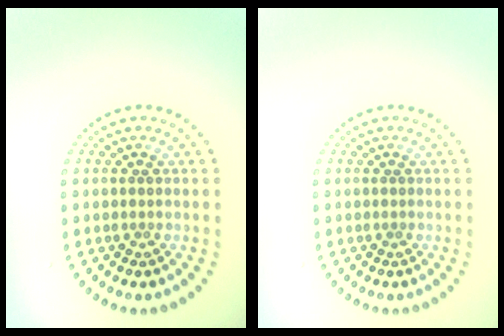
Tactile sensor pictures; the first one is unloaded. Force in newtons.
{"total": 0.0}